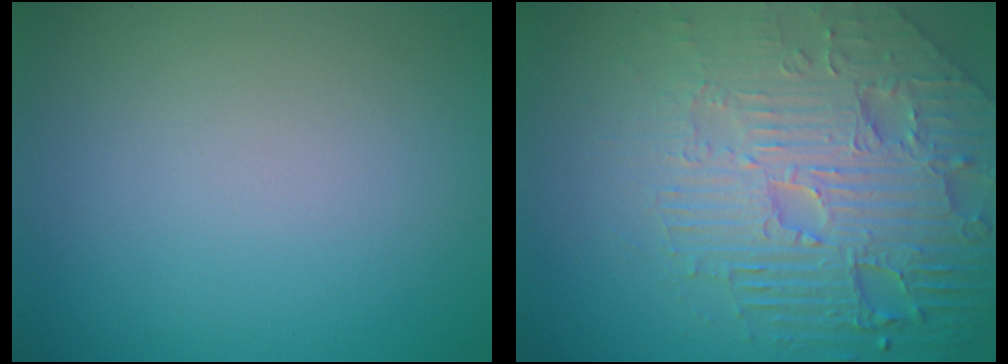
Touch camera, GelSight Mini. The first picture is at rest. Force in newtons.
{"total": 8.7, "press": 6.1, "slide": 6.2}